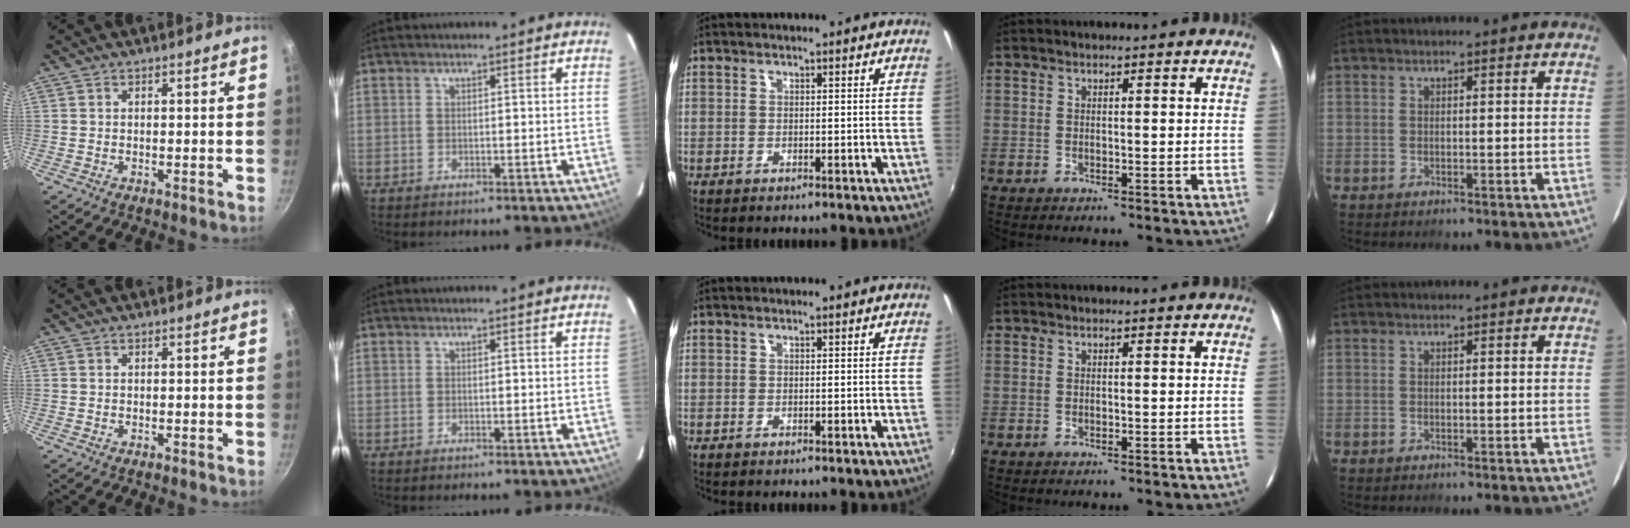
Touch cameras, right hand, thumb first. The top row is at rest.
{}